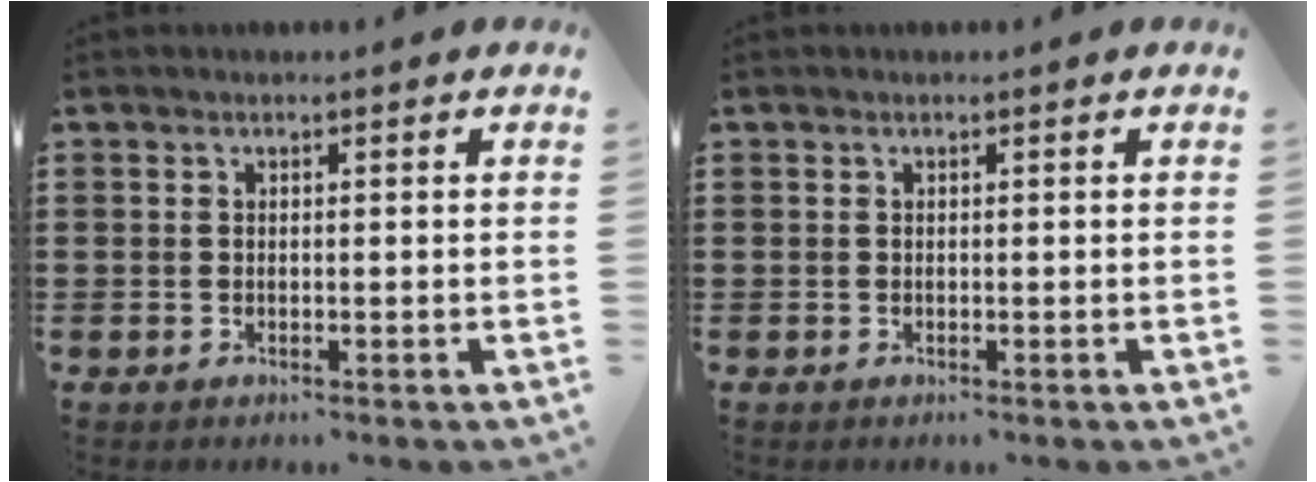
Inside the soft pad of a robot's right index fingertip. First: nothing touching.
{"total": 0.0}